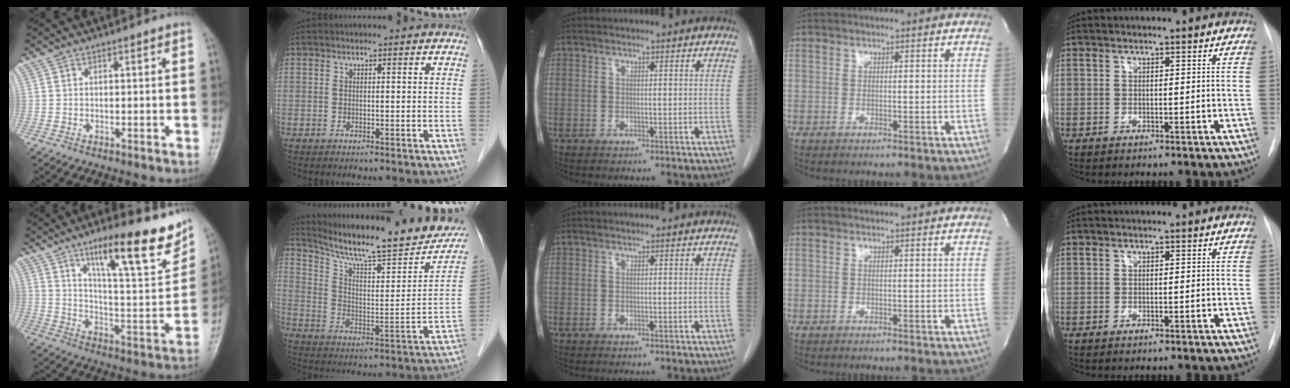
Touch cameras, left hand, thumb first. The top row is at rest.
{"thumb": {"total": 19.5, "force": [12.6, 4.2, 14.2], "torque": [-0.177, -0.067, 0.201]}, "index": {"total": 22.8, "force": [19.5, 3.3, 11.3], "torque": [-0.173, -0.024, 0.278]}}